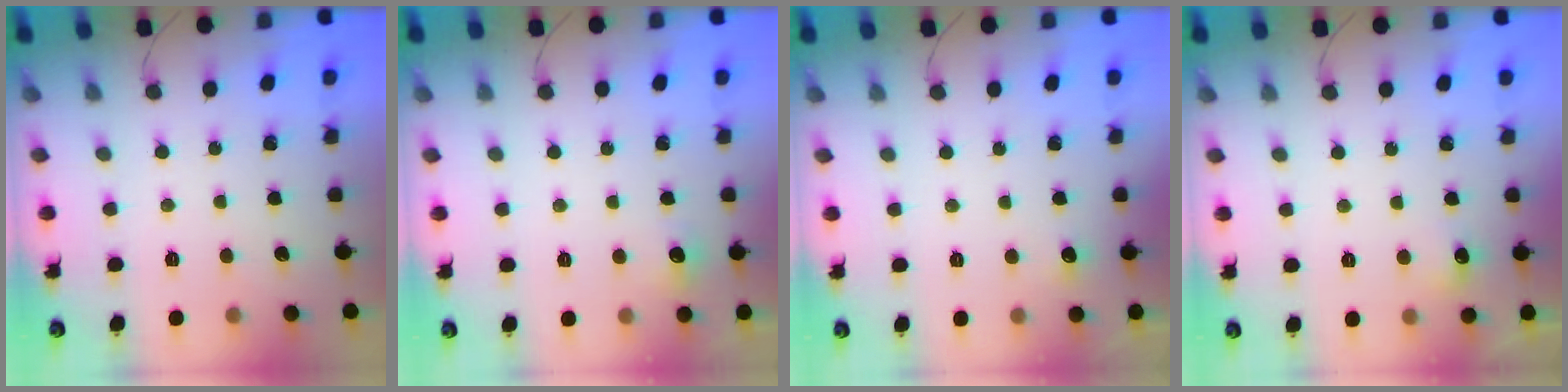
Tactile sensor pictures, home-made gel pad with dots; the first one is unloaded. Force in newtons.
{"total": 4.8, "press": 4.5, "slide": 1.5}
{"total": 2.9, "press": 2.7, "slide": 1.0}
{"total": 5.2, "press": 5.0, "slide": 1.3}